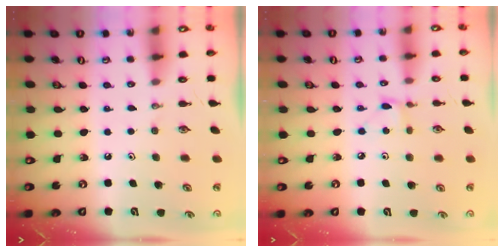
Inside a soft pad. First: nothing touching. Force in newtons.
{"total": 2.7, "press": 2.7, "slide": 0.3}